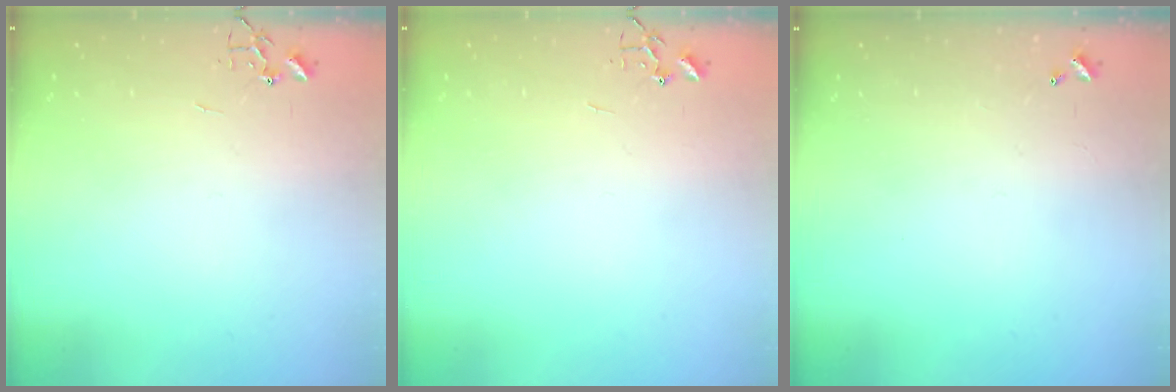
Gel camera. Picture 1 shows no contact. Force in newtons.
{"total": 0.0}
{"total": 0.0}